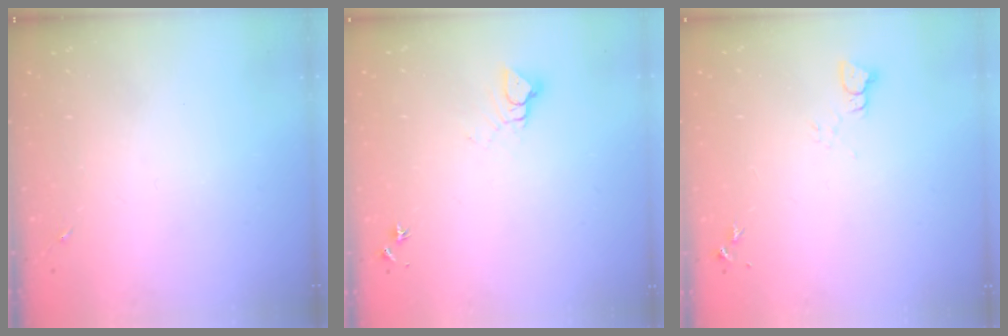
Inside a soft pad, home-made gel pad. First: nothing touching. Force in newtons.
{"total": 4.7, "press": 4.7, "slide": 0.3}
{"total": 2.2, "press": 2.2, "slide": 0.2}